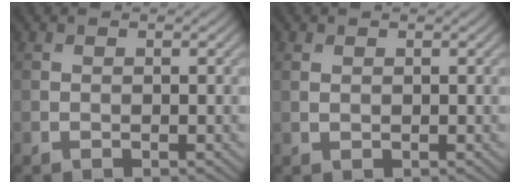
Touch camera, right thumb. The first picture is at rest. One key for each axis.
{"total": 0.7, "fx": 0.4, "fy": 0.4, "fz": 0.4, "tx": -0.013, "ty": -0.001, "tz": 0.009}